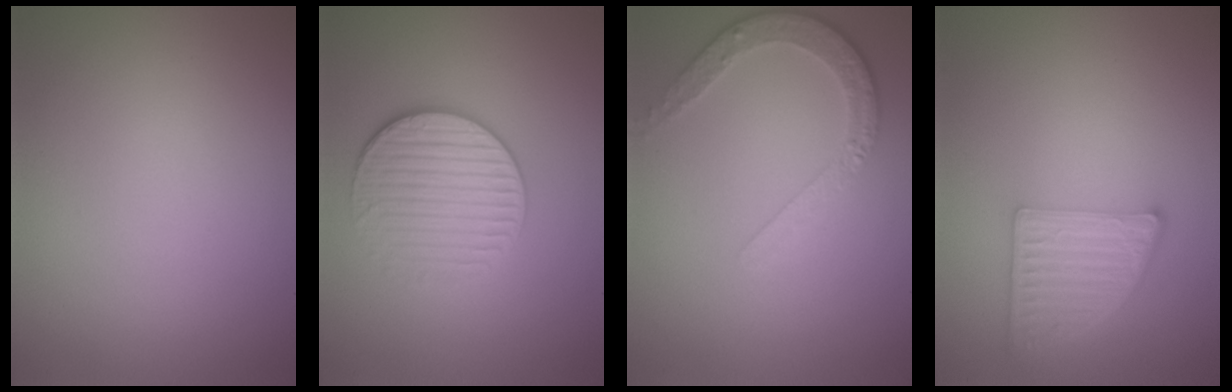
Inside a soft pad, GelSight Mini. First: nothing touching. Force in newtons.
{"total": 3.6, "press": 3.3, "slide": 1.4}
{"total": 3.5, "press": 2.8, "slide": 2.1}
{"total": 4.5, "press": 3.4, "slide": 2.9}